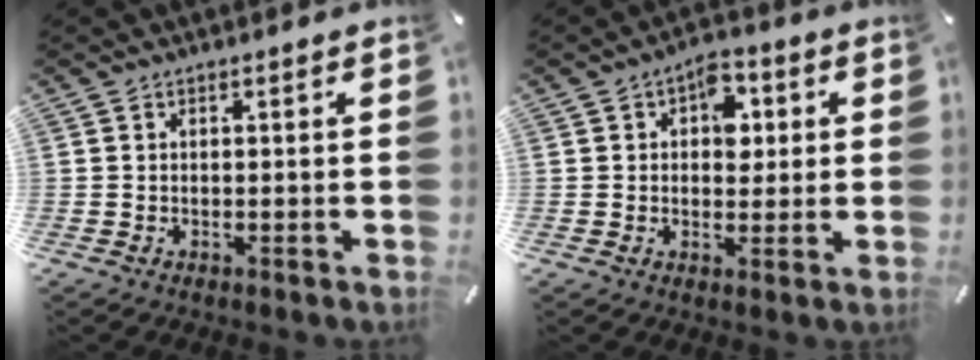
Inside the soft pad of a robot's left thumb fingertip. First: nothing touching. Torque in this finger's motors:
{"motor_torque": [0.85, 0.98, 0.58, -0.56, 0.00]}